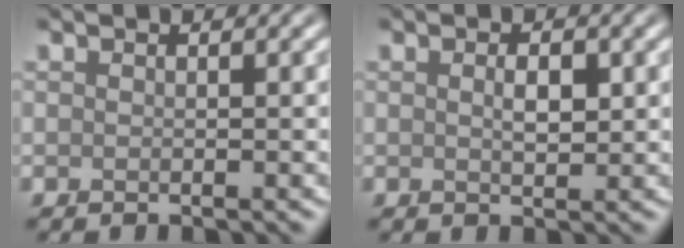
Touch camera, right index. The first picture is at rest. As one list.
[{"total": 1.7, "force": [0.3, 0.8, 1.5], "torque": [-0.029, 0.000, 0.007]}]